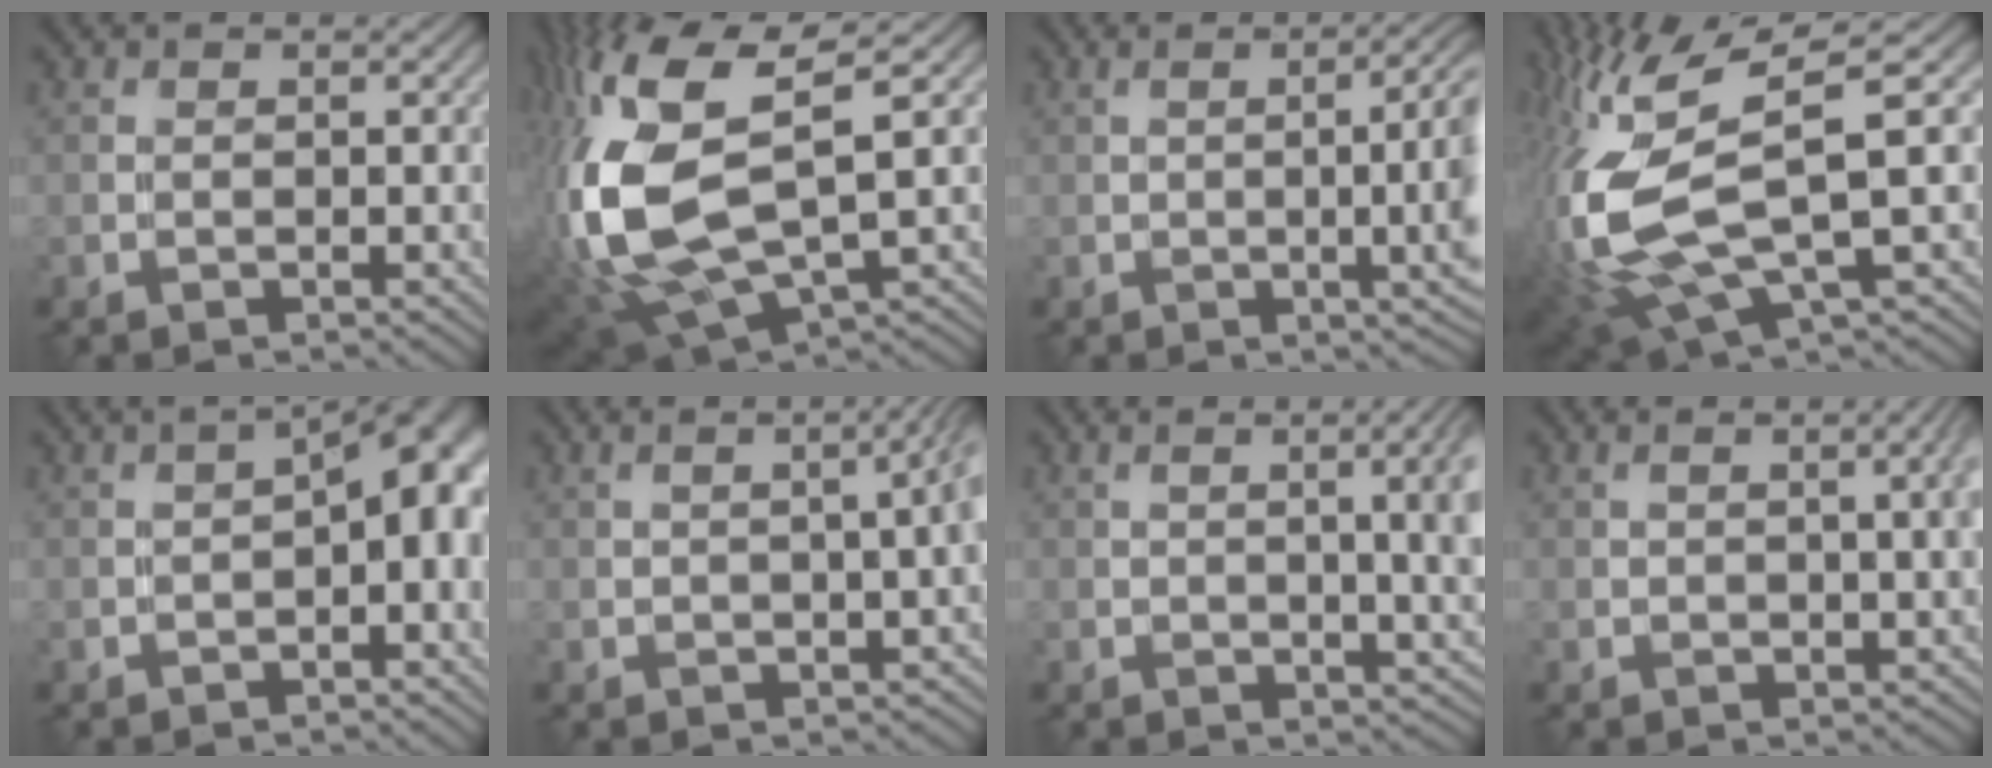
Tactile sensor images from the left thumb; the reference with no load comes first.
{"total": 14.1, "force": [0.4, 7.2, 12.1], "torque": [-0.312, -0.033, 0.032]}
{"total": 8.9, "force": [0.6, 2.5, 8.5], "torque": [-0.092, 0.000, 0.019]}
{"total": 13.4, "force": [0.3, 5.0, 12.4], "torque": [-0.316, -0.025, 0.036]}
{"total": 6.9, "force": [-0.4, 2.3, 6.4], "torque": [-0.087, 0.005, 0.002]}
{"total": 5.0, "force": [0.3, 1.6, 4.7], "torque": [-0.037, 0.013, 0.008]}
{"total": 8.0, "force": [0.9, 2.7, 7.5], "torque": [-0.062, 0.015, 0.017]}
{"total": 4.3, "force": [0.8, 1.3, 4.0], "torque": [-0.036, 0.013, 0.016]}